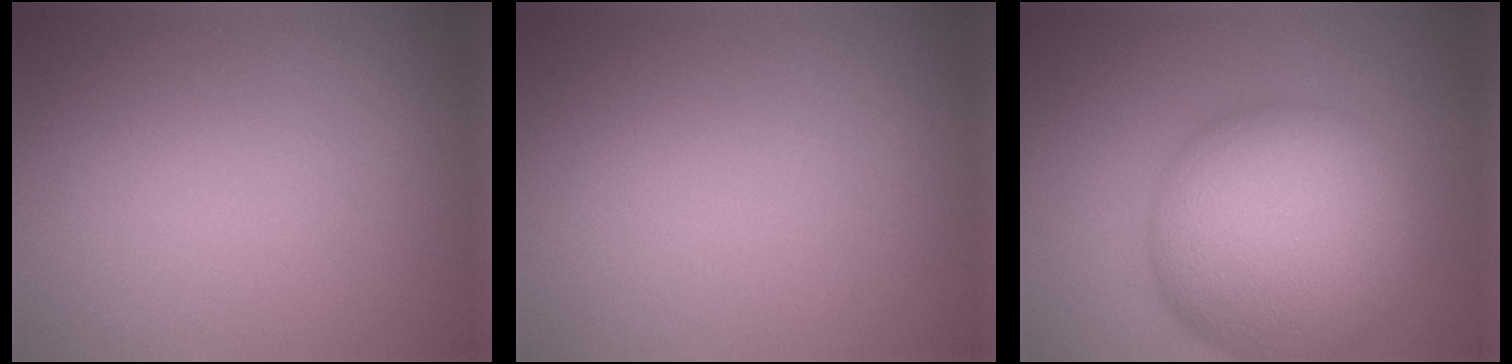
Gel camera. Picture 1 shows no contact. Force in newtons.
{"total": 0.0}
{"total": 13.5, "press": 13.5, "slide": 0.4}